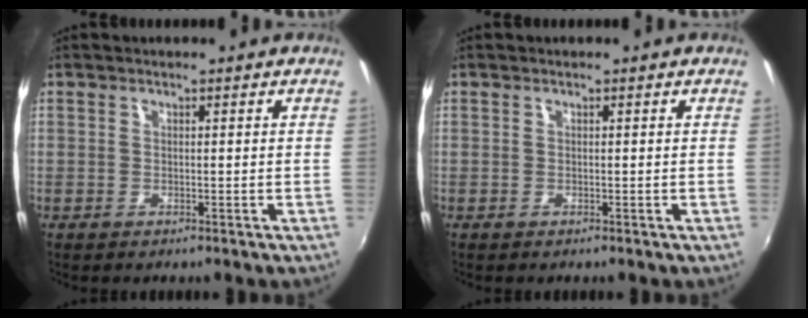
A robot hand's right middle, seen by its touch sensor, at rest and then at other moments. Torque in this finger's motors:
{"motor_torque": [0.05, -0.22, 0.03, 0.00]}